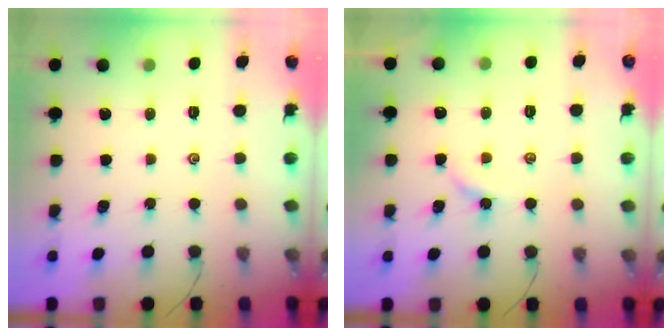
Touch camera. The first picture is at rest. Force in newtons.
{"total": 2.7, "press": 2.6, "slide": 0.5}